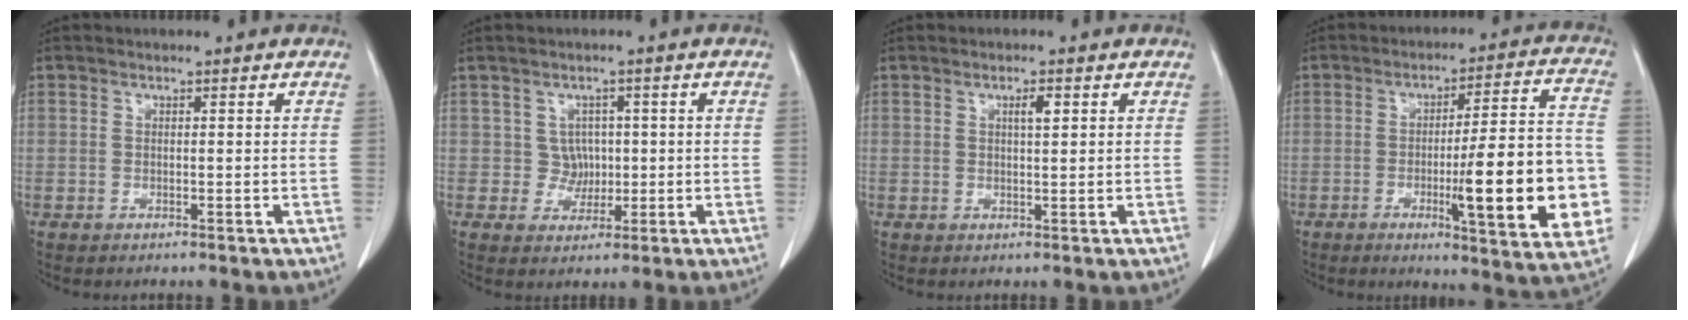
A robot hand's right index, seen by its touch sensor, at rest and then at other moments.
{"total": 2.9, "force": [0.2, 2.9, 0.5], "torque": [0.001, 0.007, 0.005]}
{"total": 1.8, "force": [0.7, 0.3, 1.6], "torque": [-0.029, 0.000, 0.011]}
{"total": 18.6, "force": [-4.3, 2.0, 18.0], "torque": [-0.206, 0.006, -0.052]}